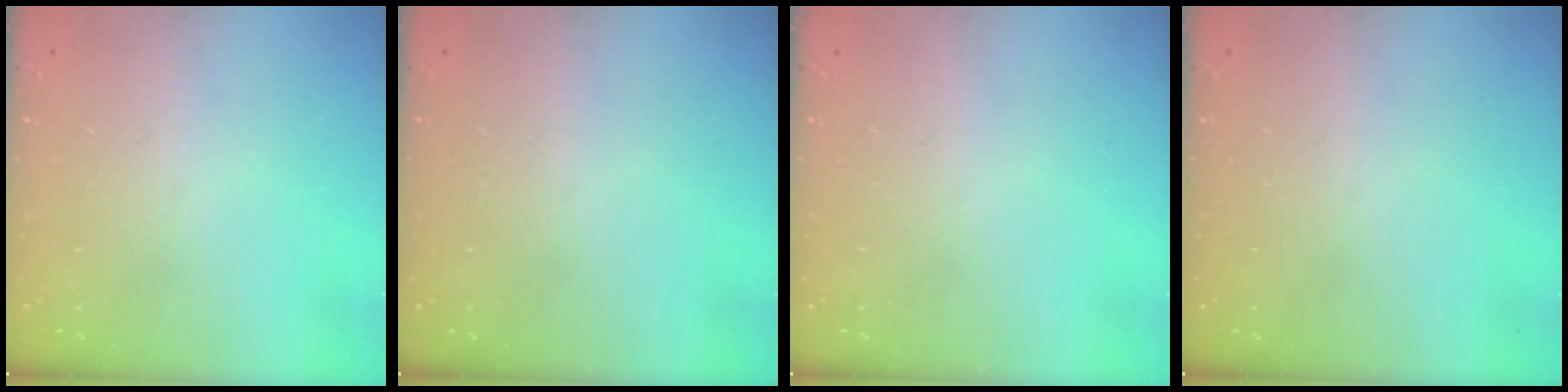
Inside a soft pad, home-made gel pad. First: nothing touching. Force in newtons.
{"total": 0.0}
{"total": 0.0}
{"total": 0.0}